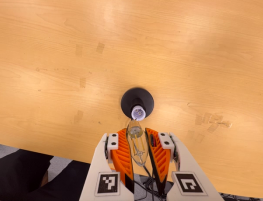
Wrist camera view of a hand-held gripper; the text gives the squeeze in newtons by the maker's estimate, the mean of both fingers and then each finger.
{"total": 22.1, "left": 24.5, "right": 19.7}